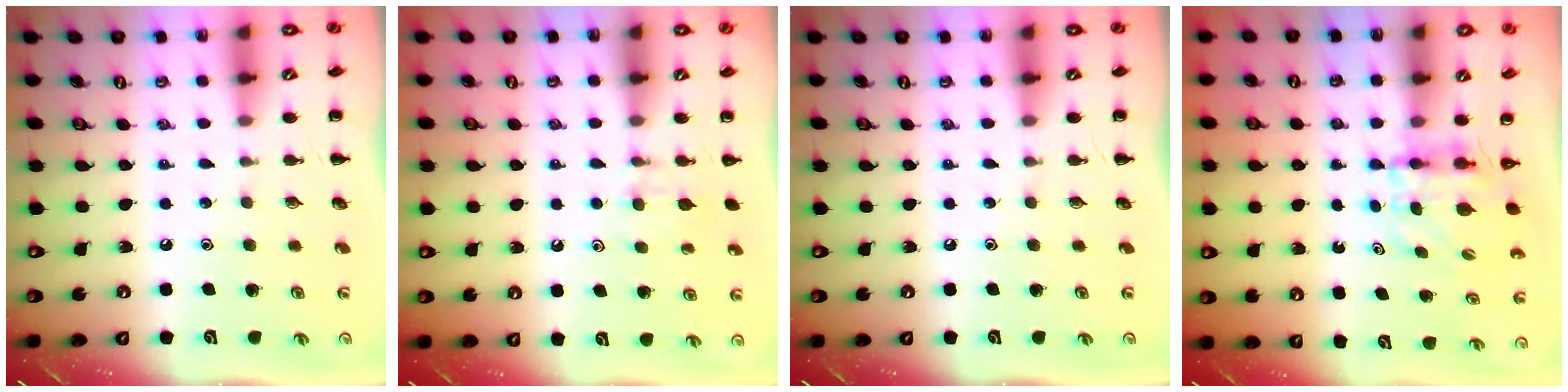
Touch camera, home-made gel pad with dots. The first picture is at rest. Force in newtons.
{"total": 5.7, "press": 5.4, "slide": 2.0}
{"total": 0.0}
{"total": 4.0, "press": 4.0, "slide": 0.1}